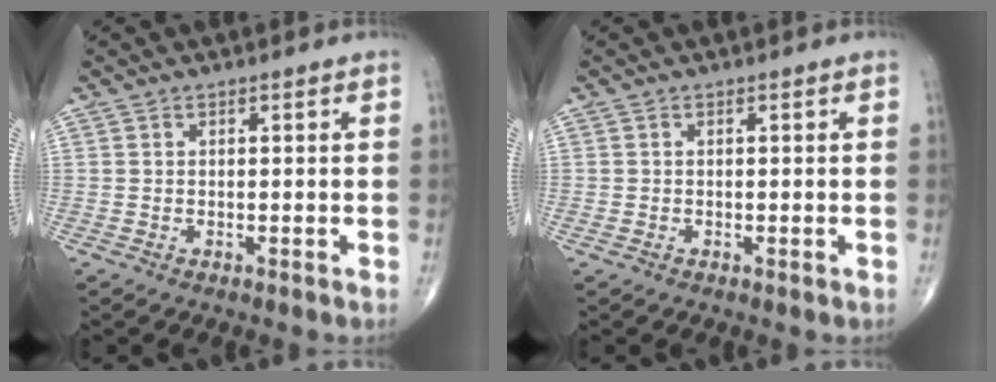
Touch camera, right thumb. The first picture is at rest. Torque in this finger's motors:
{"motor_torque": [2.45, 2.47, -0.28, -0.38, 0.00]}